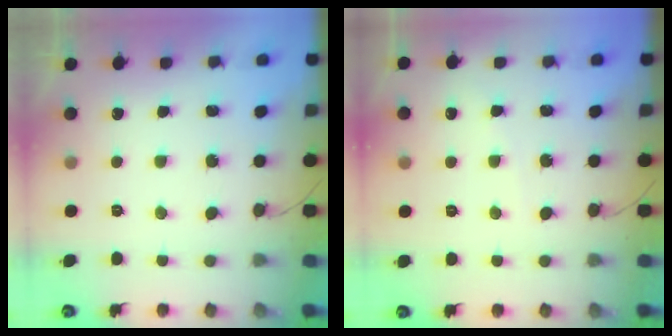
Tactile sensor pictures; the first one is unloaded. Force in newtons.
{"total": 3.7, "press": 3.7, "slide": 0.6}